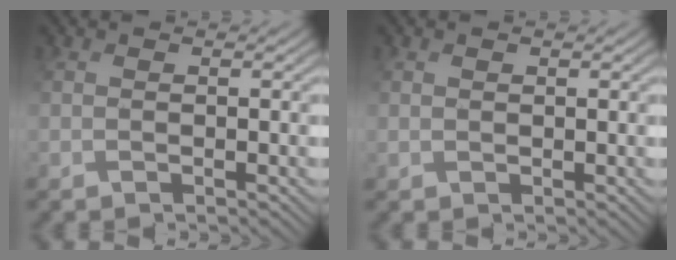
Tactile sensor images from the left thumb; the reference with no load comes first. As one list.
[{"total": 0.7, "force": [0.6, 0.2, -0.2], "torque": [0.003, 0.001, 0.014]}]